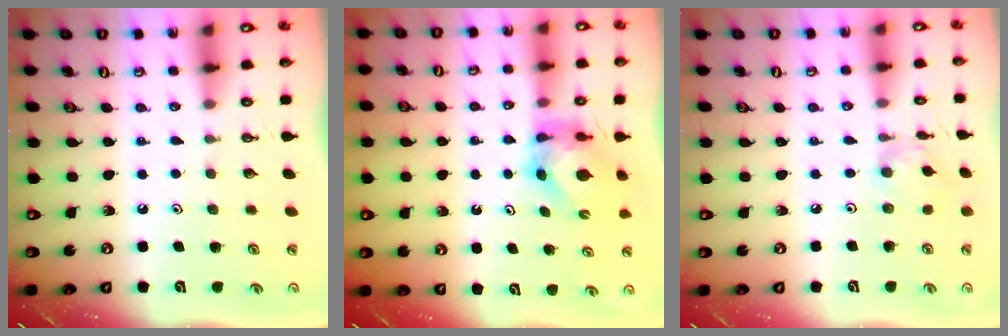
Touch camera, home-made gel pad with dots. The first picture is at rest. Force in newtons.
{"total": 5.4, "press": 5.4, "slide": 0.3}
{"total": 2.9, "press": 2.9, "slide": 0.2}